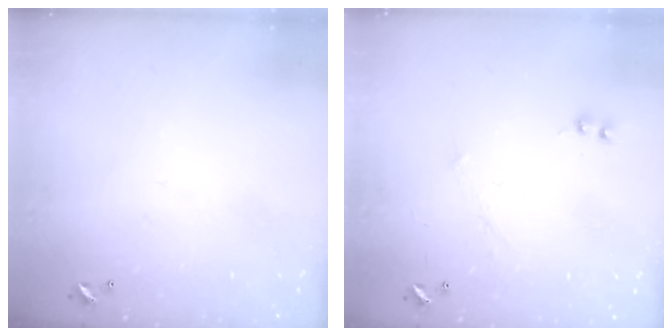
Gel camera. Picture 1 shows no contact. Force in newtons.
{"total": 0.0}